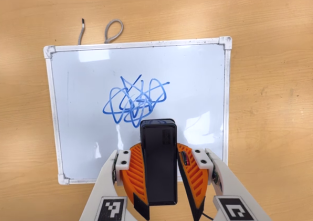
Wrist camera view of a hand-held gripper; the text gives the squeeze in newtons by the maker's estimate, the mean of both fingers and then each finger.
{"total": 6.8, "left": 6.7, "right": 6.8}